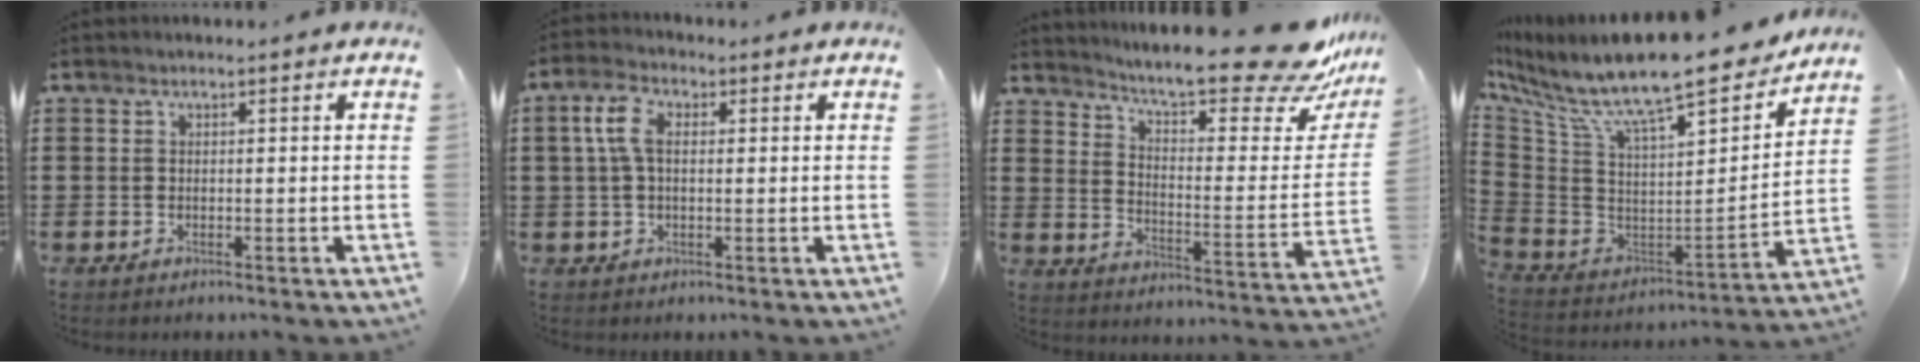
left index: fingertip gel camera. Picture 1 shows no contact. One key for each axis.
{"total": 5.7, "fx": 1.3, "fy": 2.9, "fz": 4.7, "tx": -0.113, "ty": 0.008, "tz": 0.017}
{"total": 13.5, "fx": 11.6, "fy": 0.6, "fz": 7.0, "tx": -0.128, "ty": -0.089, "tz": 0.188}
{"total": 14.2, "fx": 10.9, "fy": 2.4, "fz": 8.7, "tx": -0.183, "ty": -0.079, "tz": 0.180}